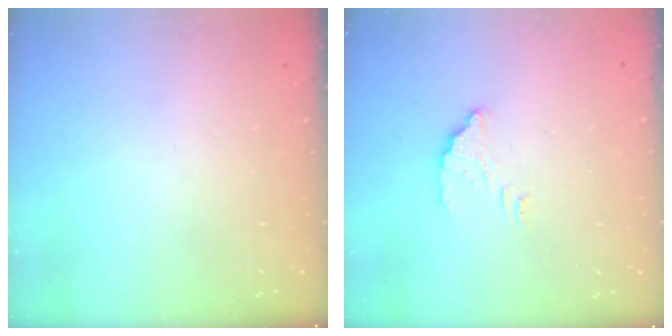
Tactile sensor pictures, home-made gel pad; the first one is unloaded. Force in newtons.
{"total": 2.5, "press": 2.5, "slide": 0.2}